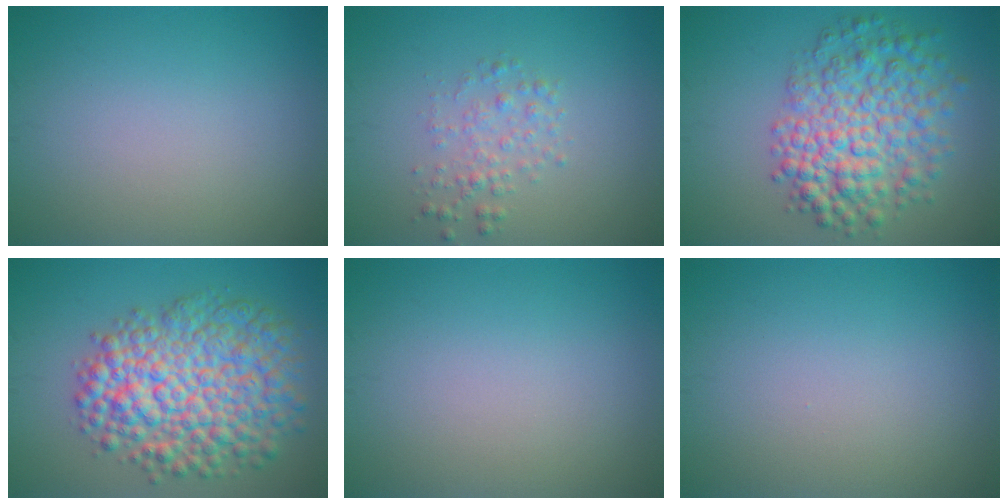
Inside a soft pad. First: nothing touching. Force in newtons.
{"total": 1.9, "press": 1.9, "slide": 0.0}
{"total": 7.5, "press": 7.5, "slide": 0.2}
{"total": 9.9, "press": 9.9, "slide": 0.3}
{"total": 0.0}
{"total": 0.0}